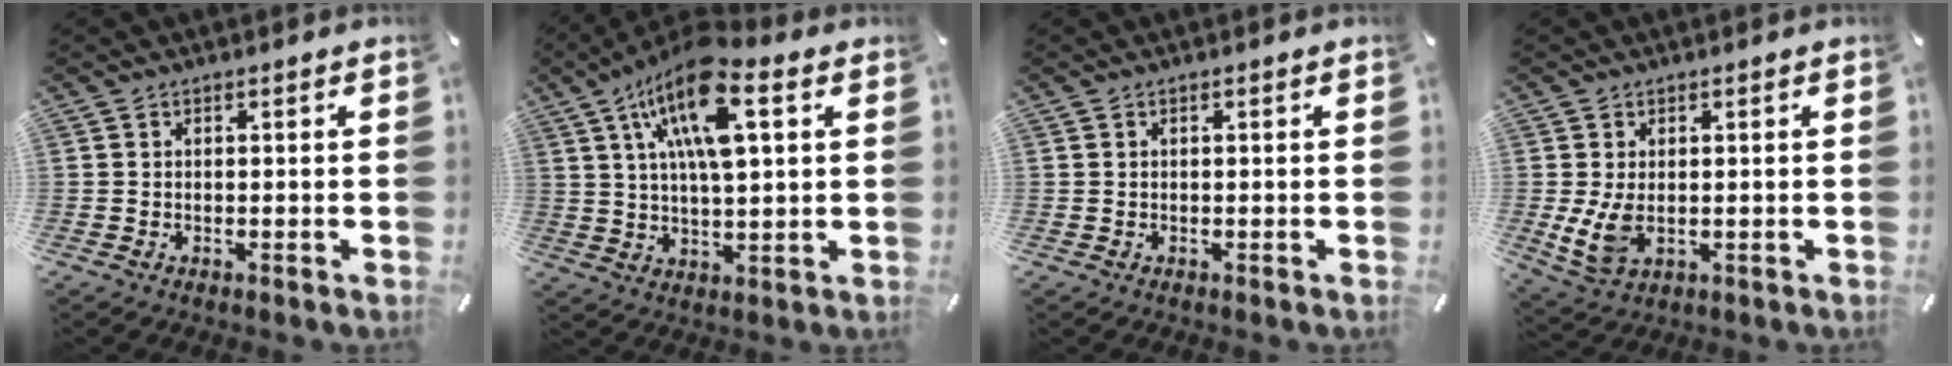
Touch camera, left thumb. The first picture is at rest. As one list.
[{"total": 16.1, "force": [7.0, 5.7, 13.4], "torque": [-0.267, -0.011, 0.115]}, {"total": 0.0}, {"total": 5.9, "force": [0.4, 4.0, 4.3], "torque": [-0.096, -0.006, 0.007]}]